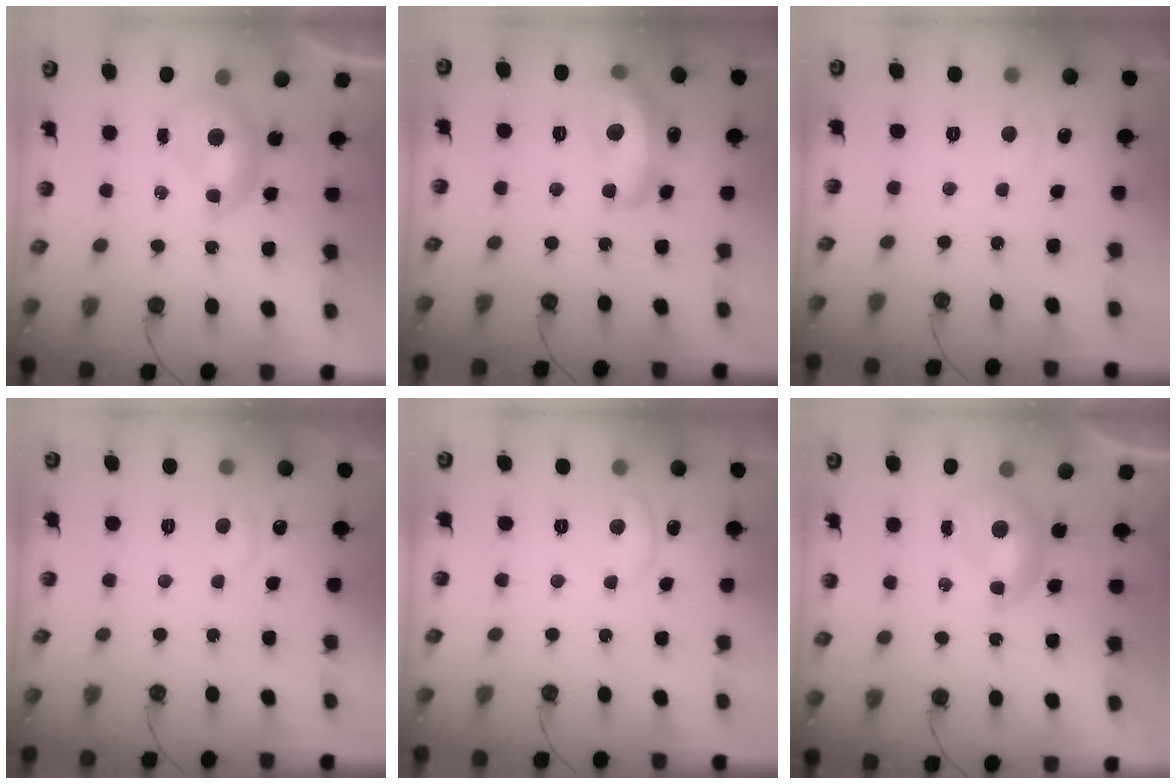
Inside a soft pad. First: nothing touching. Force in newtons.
{"total": 10.7, "press": 10.7, "slide": 0.8}
{"total": 1.2, "press": 1.0, "slide": 0.6}
{"total": 0.8, "press": 0.1, "slide": 0.8}
{"total": 1.1, "press": 1.0, "slide": 0.6}
{"total": 0.0}